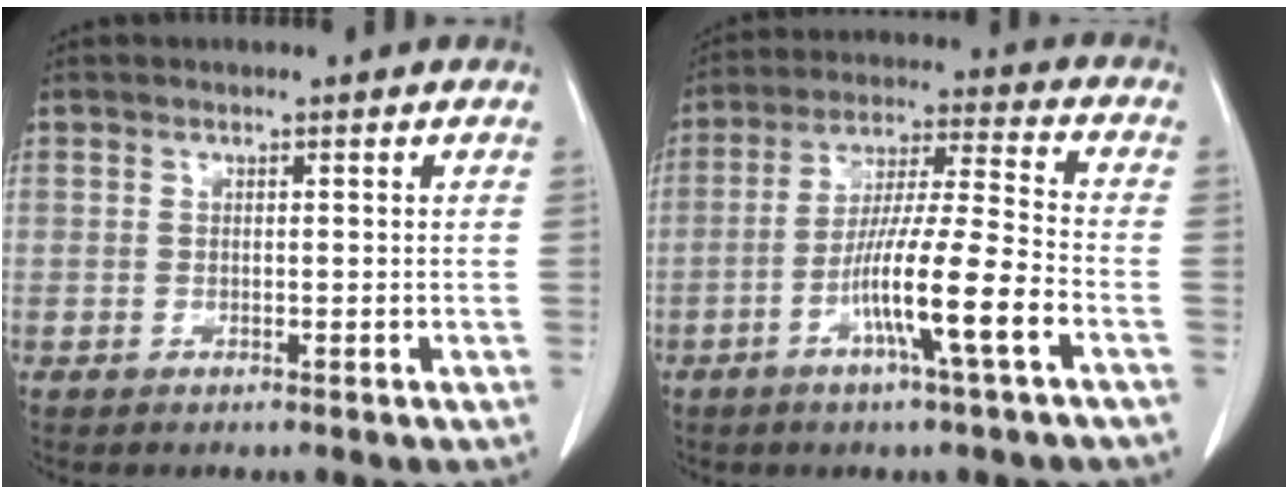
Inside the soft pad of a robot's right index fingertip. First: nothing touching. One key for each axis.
{"total": 12.2, "fx": -5.0, "fy": -0.5, "fz": 11.1, "tx": -0.207, "ty": -0.002, "tz": -0.092}